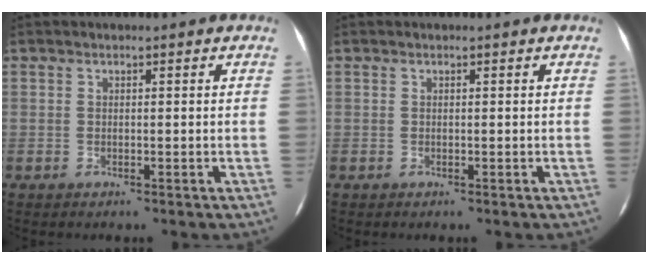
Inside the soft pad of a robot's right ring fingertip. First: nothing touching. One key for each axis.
{"total": 0.0}